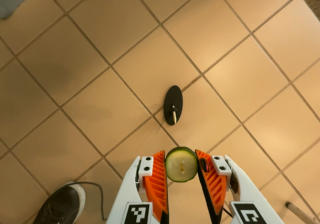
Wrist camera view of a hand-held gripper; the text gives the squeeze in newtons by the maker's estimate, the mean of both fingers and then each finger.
{"total": 7.8, "left": 7.4, "right": 8.3}